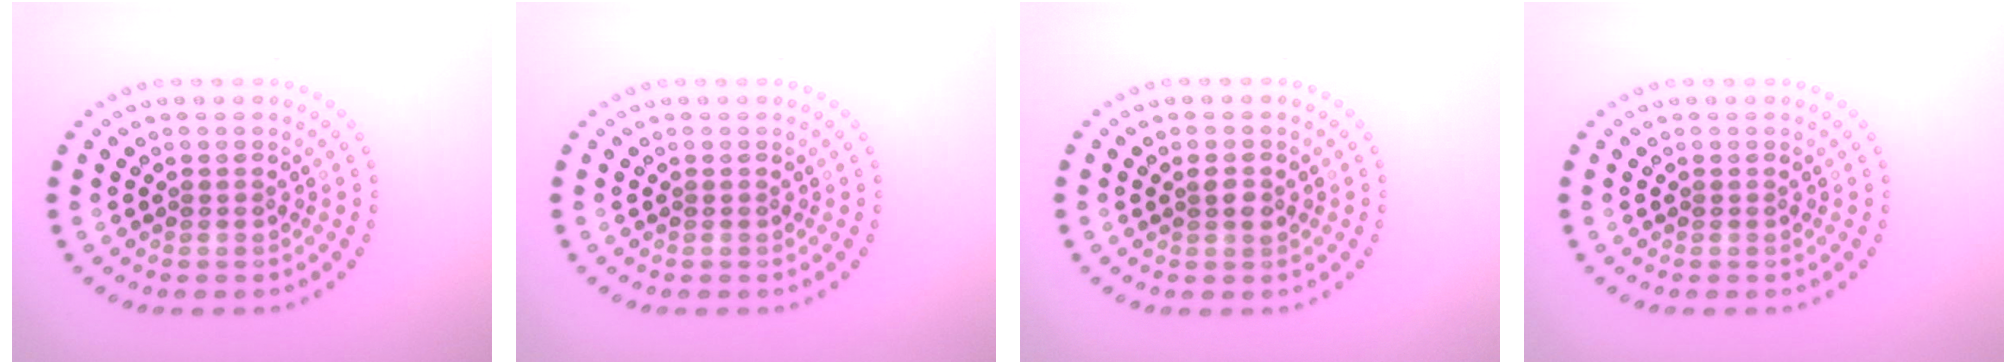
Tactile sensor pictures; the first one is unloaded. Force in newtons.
{"total": 0.0}
{"total": 1.3, "press": 1.3, "slide": 0.3}
{"total": 0.0}